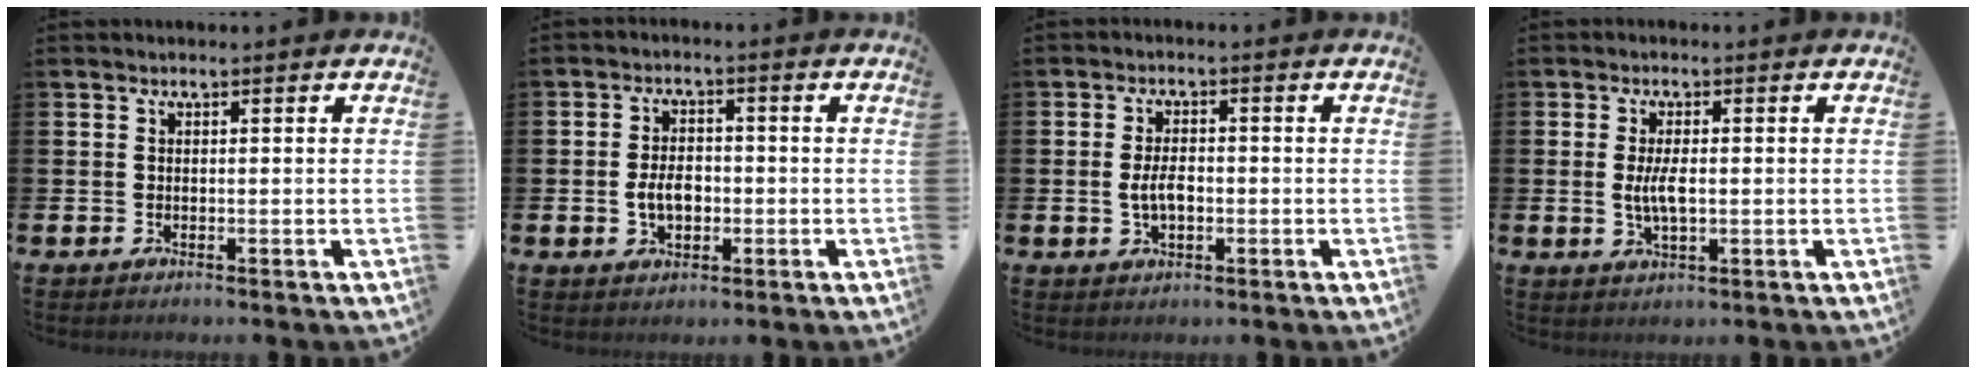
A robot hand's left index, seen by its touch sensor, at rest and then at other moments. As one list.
[{"total": 4.1, "force": [-0.7, 2.7, 3.1], "torque": [-0.043, 0.001, -0.017]}, {"total": 3.6, "force": [-0.2, 1.9, 3.0], "torque": [-0.041, -0.001, -0.008]}, {"total": 3.7, "force": [0.1, 1.4, 3.4], "torque": [-0.058, 0.002, -0.001]}]